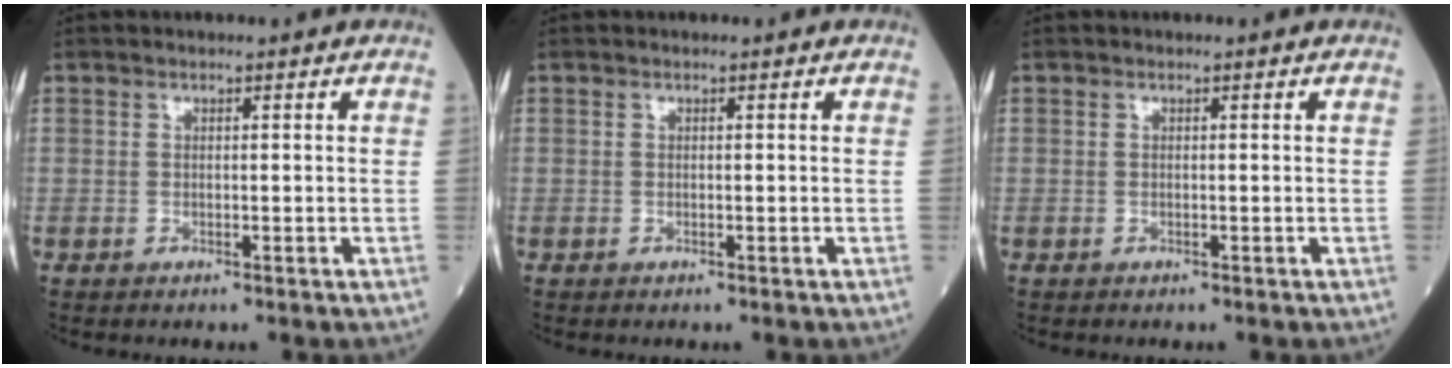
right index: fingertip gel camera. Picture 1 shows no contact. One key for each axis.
{"total": 0.0}
{"total": 0.0}